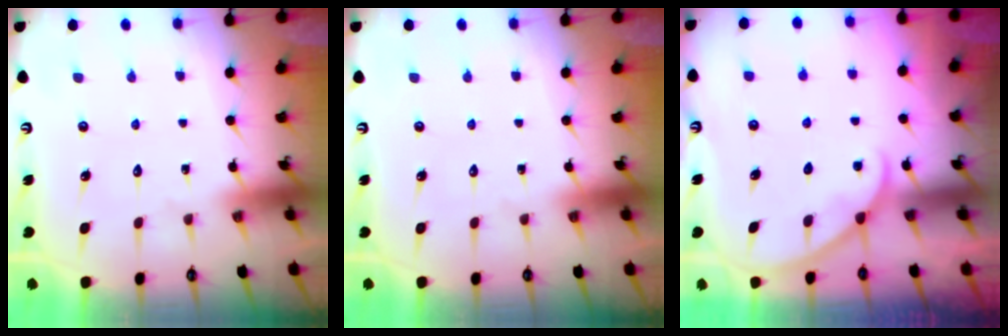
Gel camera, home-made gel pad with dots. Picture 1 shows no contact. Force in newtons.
{"total": 0.0}
{"total": 3.5, "press": 3.5, "slide": 0.4}